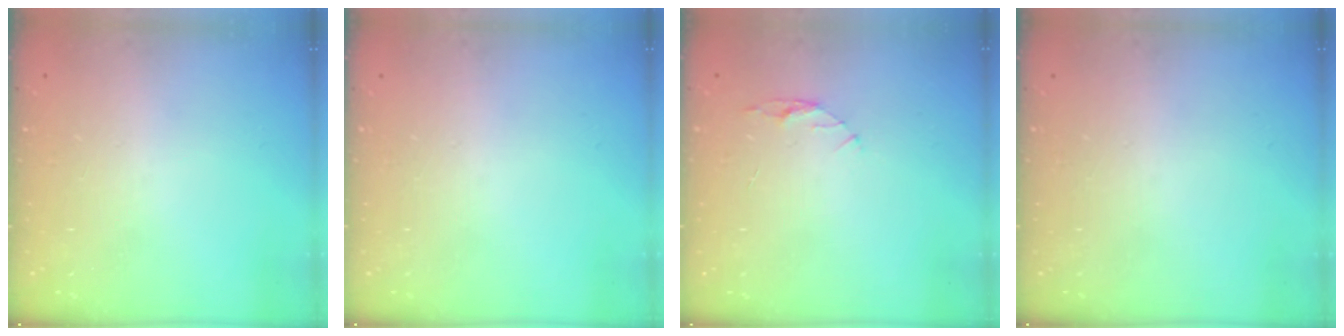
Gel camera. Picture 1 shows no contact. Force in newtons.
{"total": 0.0}
{"total": 4.3, "press": 4.3, "slide": 0.5}
{"total": 0.0}